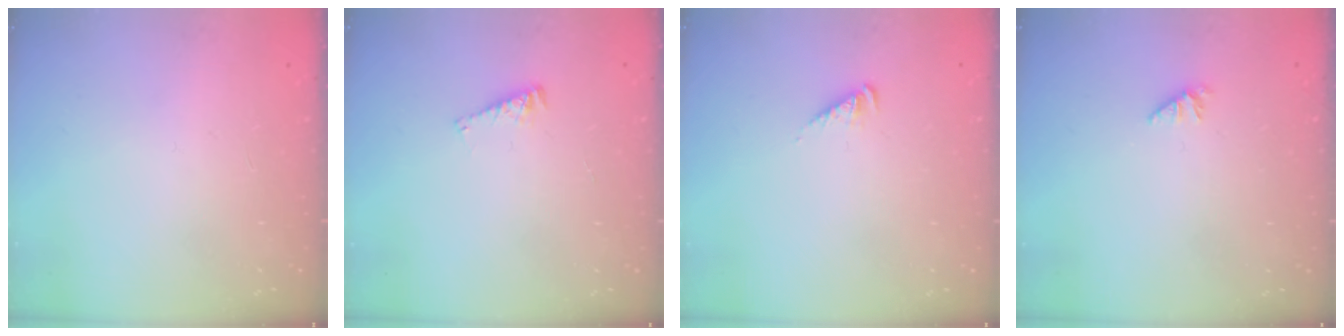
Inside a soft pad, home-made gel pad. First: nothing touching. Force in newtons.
{"total": 2.6, "press": 2.6, "slide": 0.3}
{"total": 3.3, "press": 3.3, "slide": 0.6}
{"total": 0.0}